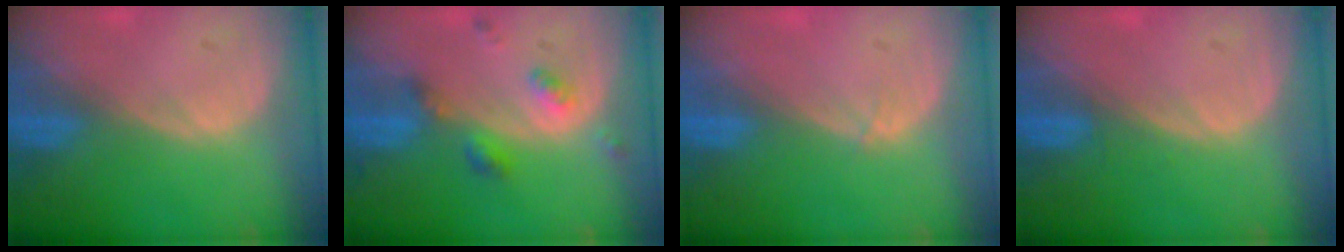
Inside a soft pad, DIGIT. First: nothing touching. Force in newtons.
{"total": 4.9, "press": 4.4, "slide": 2.3}
{"total": 0.6, "press": 0.4, "slide": 0.3}
{"total": 0.6, "press": 0.6, "slide": 0.2}